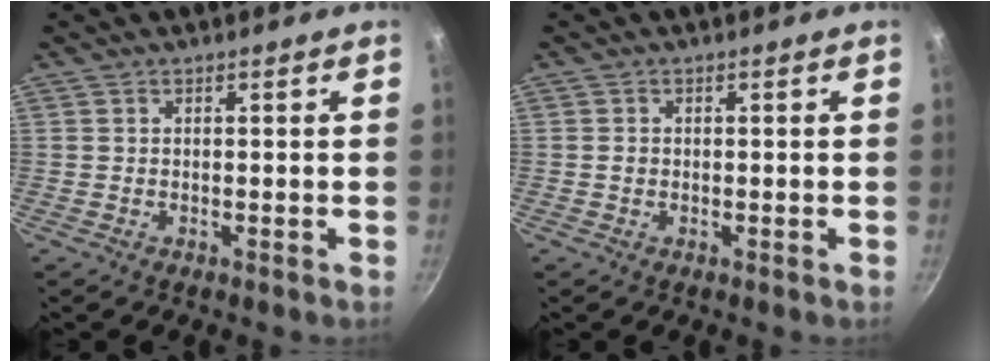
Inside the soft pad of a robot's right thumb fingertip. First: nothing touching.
{"total": 0.9, "force": [-0.1, 0.8, 0.4], "torque": [-0.003, 0.001, -0.002]}